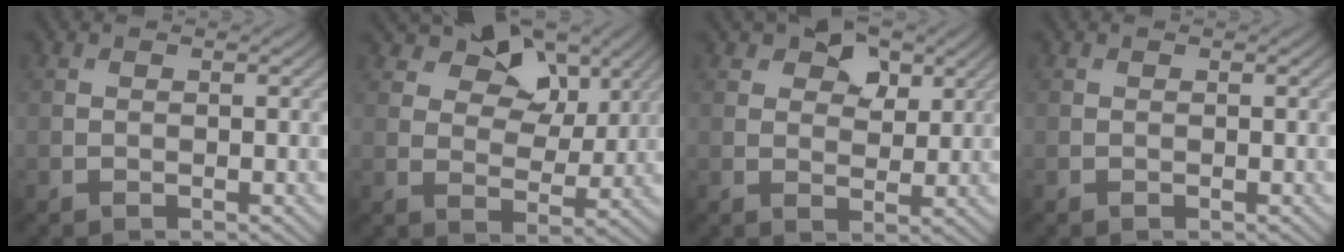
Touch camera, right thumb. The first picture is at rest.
{"total": 10.4, "force": [6.5, 5.8, 5.7], "torque": [-0.092, -0.004, 0.099]}
{"total": 5.8, "force": [3.3, 3.4, 3.4], "torque": [-0.048, -0.001, 0.054]}
{"total": 0.0}